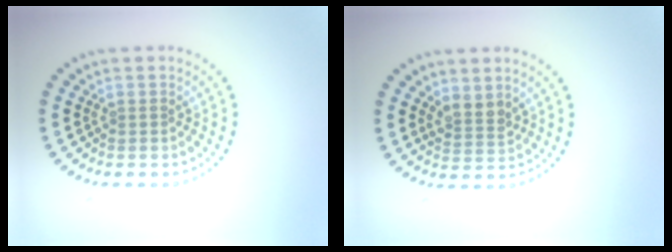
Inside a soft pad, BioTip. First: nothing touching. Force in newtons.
{"total": 2.1, "press": 1.7, "slide": 1.2}